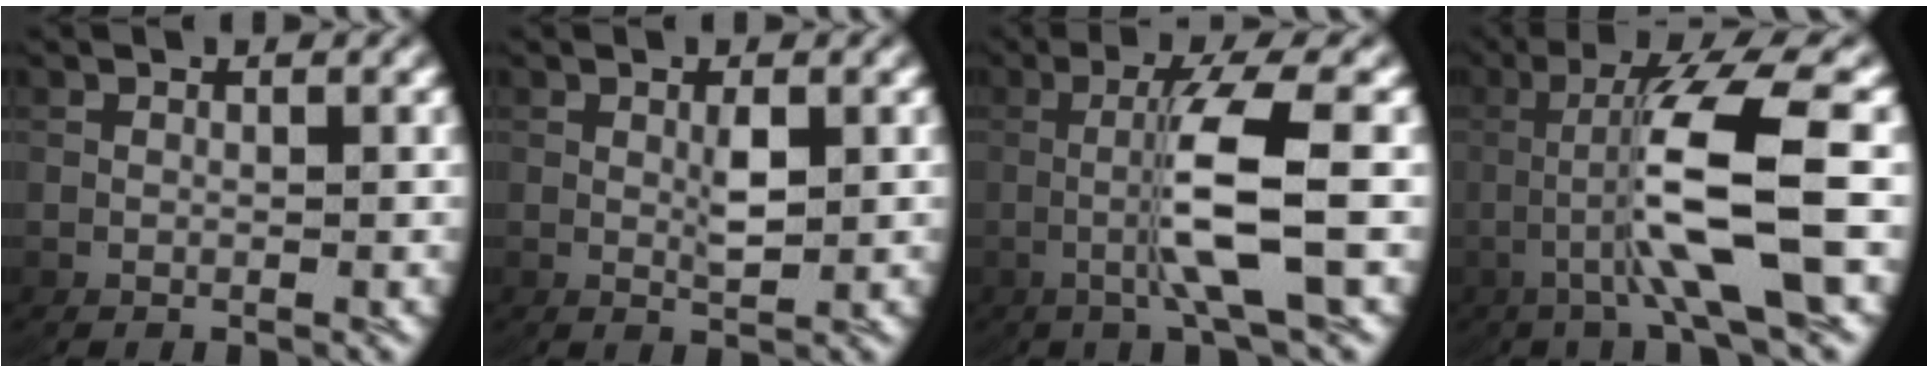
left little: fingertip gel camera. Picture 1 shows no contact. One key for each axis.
{"total": 1.8, "fx": 0.5, "fy": 0.2, "fz": 1.7, "tx": -0.032, "ty": -0.008, "tz": 0.014}
{"total": 5.8, "fx": 0.4, "fy": -0.3, "fz": 5.8, "tx": -0.115, "ty": -0.001, "tz": 0.014}
{"total": 8.1, "fx": 1.0, "fy": 0.4, "fz": 8.1, "tx": -0.153, "ty": 0.002, "tz": 0.024}